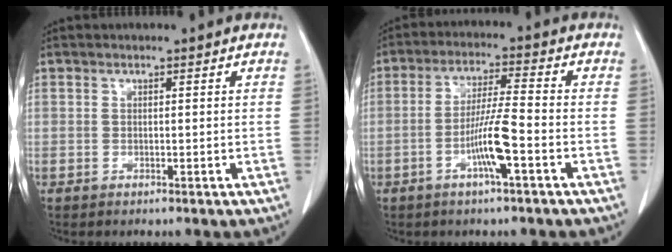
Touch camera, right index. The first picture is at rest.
{"total": 7.7, "force": [-3.0, 0.3, 7.1], "torque": [-0.140, 0.002, -0.054]}